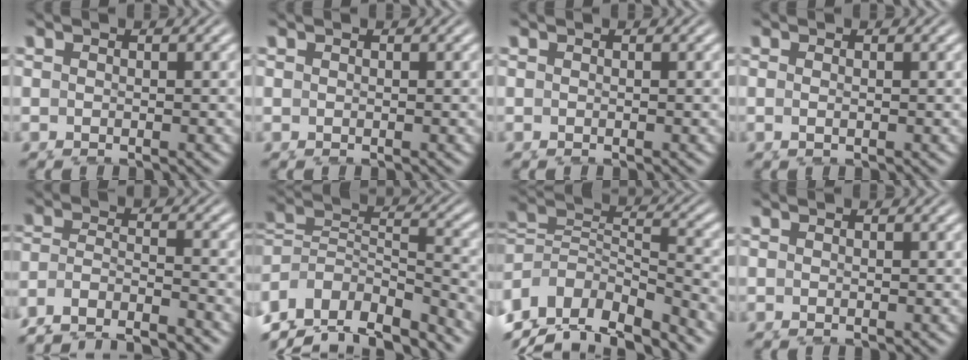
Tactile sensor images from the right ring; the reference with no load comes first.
{"total": 0.0}
{"total": 0.0}
{"total": 0.7, "force": [-0.2, -0.3, 0.6], "torque": [-0.008, -0.004, -0.002]}
{"total": 10.3, "force": [-7.2, 6.6, 3.3], "torque": [-0.082, -0.043, -0.120]}
{"total": 13.2, "force": [-7.5, 8.4, 6.9], "torque": [-0.146, -0.065, -0.099]}
{"total": 12.3, "force": [-6.2, 7.9, 7.0], "torque": [-0.142, -0.054, -0.081]}
{"total": 0.0}